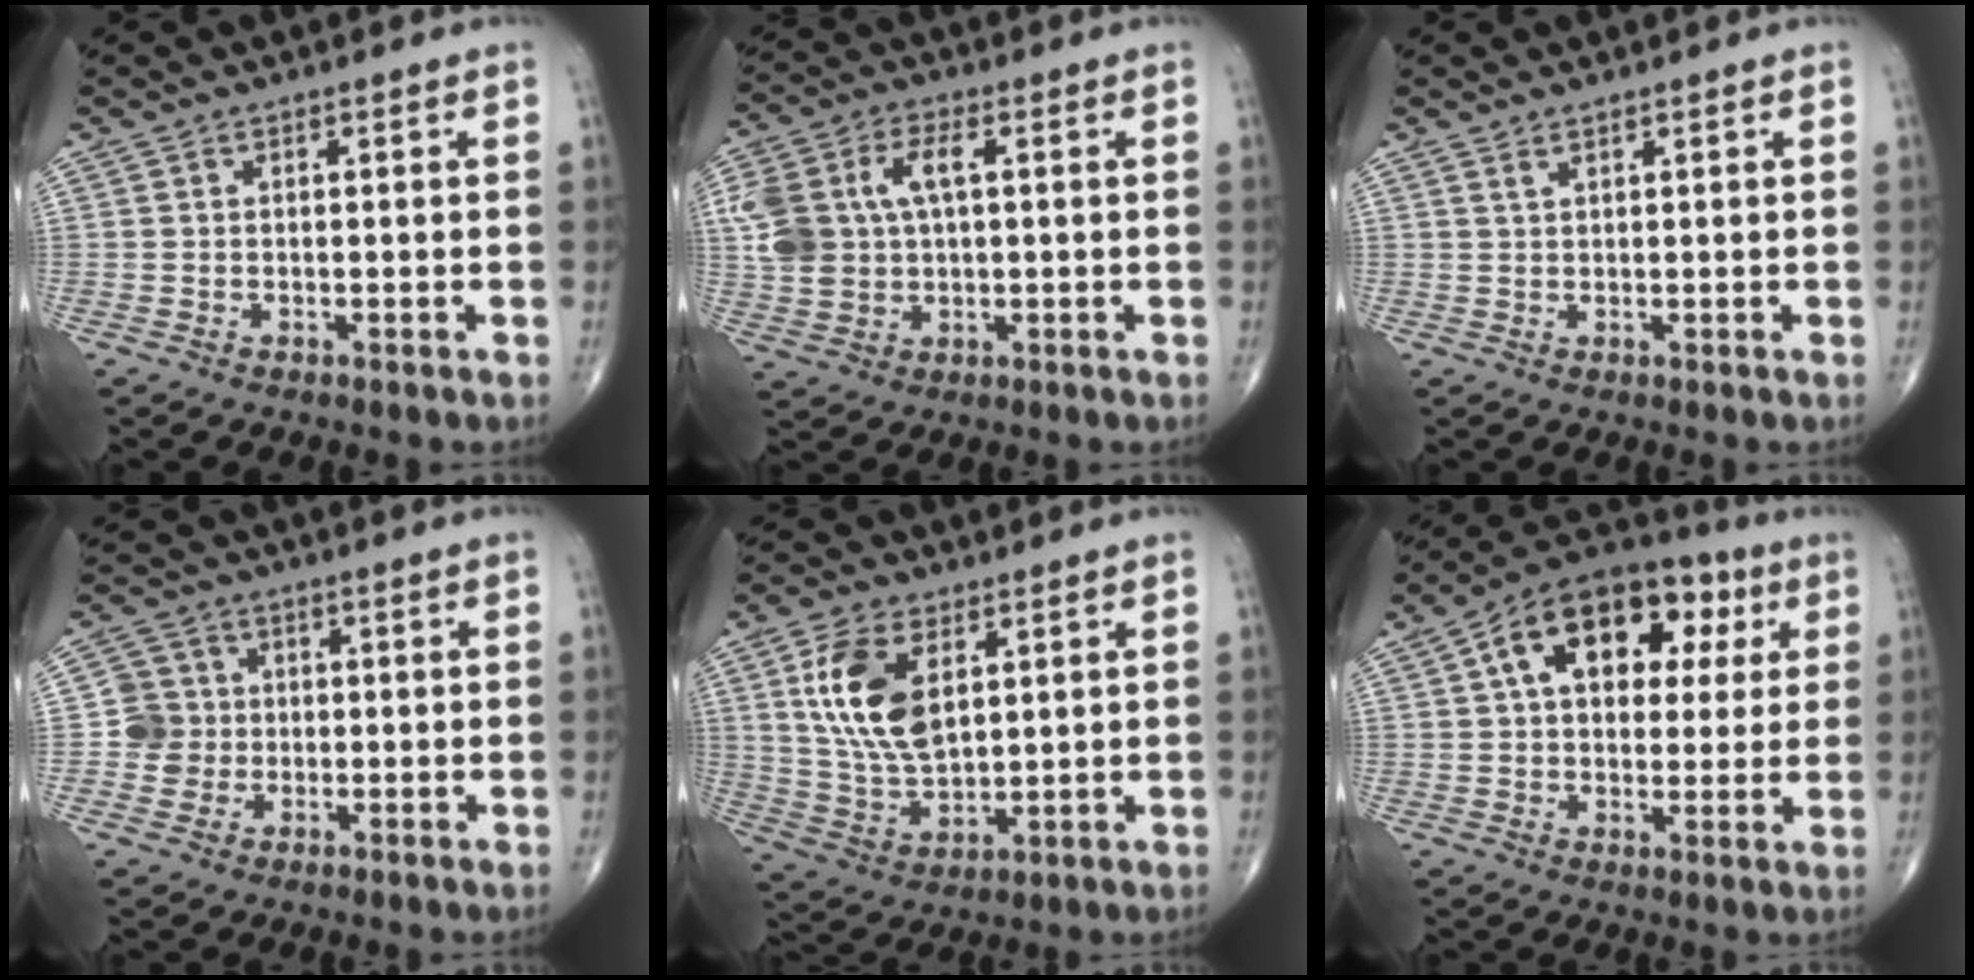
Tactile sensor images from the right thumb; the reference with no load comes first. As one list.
[{"total": 13.0, "force": [2.3, 7.9, 10.1], "torque": [-0.218, 0.016, 0.047]}, {"total": 1.0, "force": [0.8, 0.1, 0.6], "torque": [-0.012, -0.002, 0.019]}, {"total": 5.2, "force": [-0.3, 5.2, 0.5], "torque": [0.023, 0.011, -0.014]}, {"total": 14.0, "force": [4.6, 7.8, 10.6], "torque": [-0.197, -0.020, 0.098]}, {"total": 18.6, "force": [5.5, 11.6, 13.4], "torque": [-0.166, 0.016, 0.075]}]